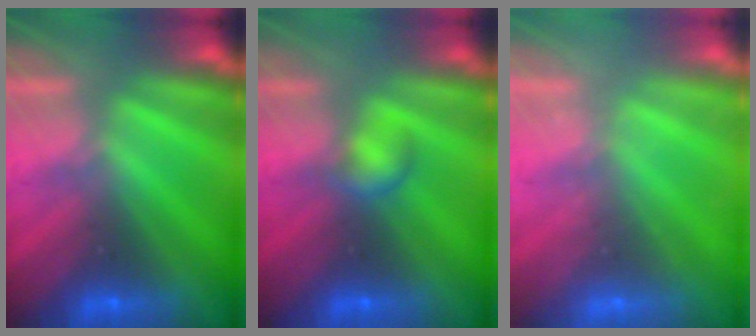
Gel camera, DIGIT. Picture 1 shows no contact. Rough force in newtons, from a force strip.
{"total": 2.2}
{"total": 2.3}